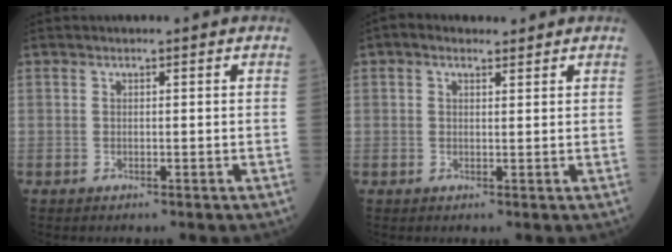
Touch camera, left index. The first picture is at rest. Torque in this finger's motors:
{"motor_torque": [0.93, -1.10, 0.00, 0.02]}